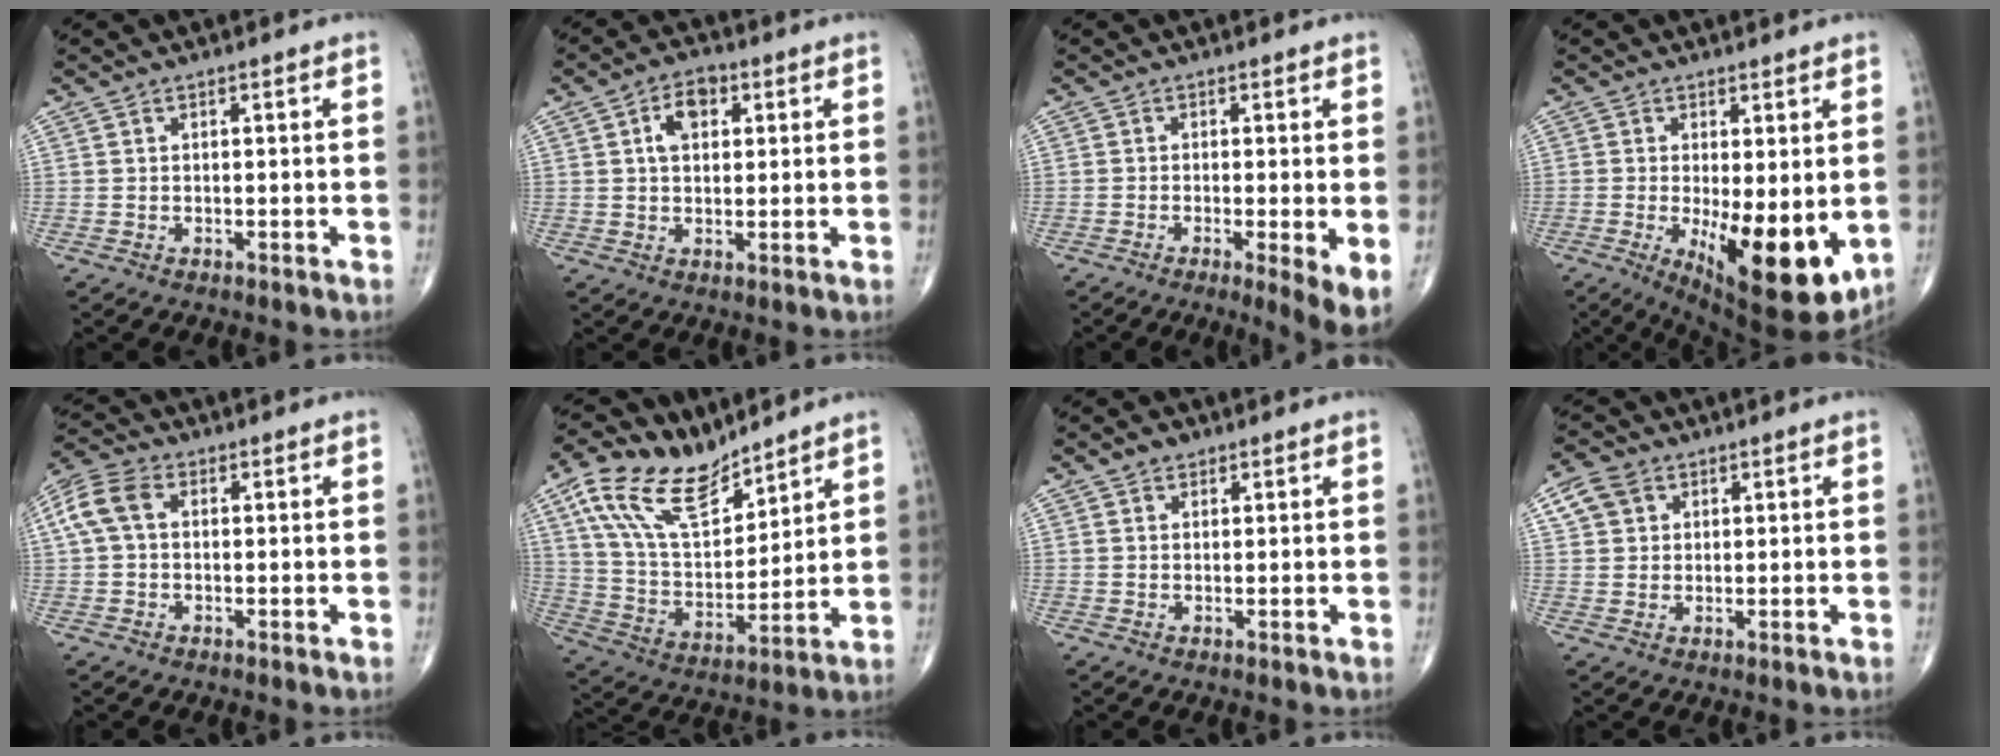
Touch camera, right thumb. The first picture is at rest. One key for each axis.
{"total": 6.2, "fx": 1.9, "fy": 3.9, "fz": 4.4, "tx": -0.058, "ty": 0.004, "tz": 0.029}
{"total": 5.6, "fx": -1.1, "fy": 0.8, "fz": 5.5, "tx": -0.093, "ty": -0.019, "tz": -0.023}
{"total": 14.3, "fx": -2.5, "fy": 5.2, "fz": 13.0, "tx": -0.189, "ty": -0.031, "tz": -0.020}
{"total": 7.2, "fx": 1.2, "fy": 4.9, "fz": 5.2, "tx": -0.118, "ty": 0.026, "tz": 0.019}
{"total": 17.0, "fx": 11.7, "fy": 7.7, "fz": 9.6, "tx": -0.153, "ty": -0.045, "tz": 0.233}
{"total": 2.1, "fx": 1.3, "fy": 1.4, "fz": 0.7, "tx": 0.001, "ty": -0.004, "tz": 0.017}
{"total": 5.2, "fx": 2.2, "fy": 4.1, "fz": 2.3, "tx": -0.030, "ty": 0.002, "tz": 0.042}